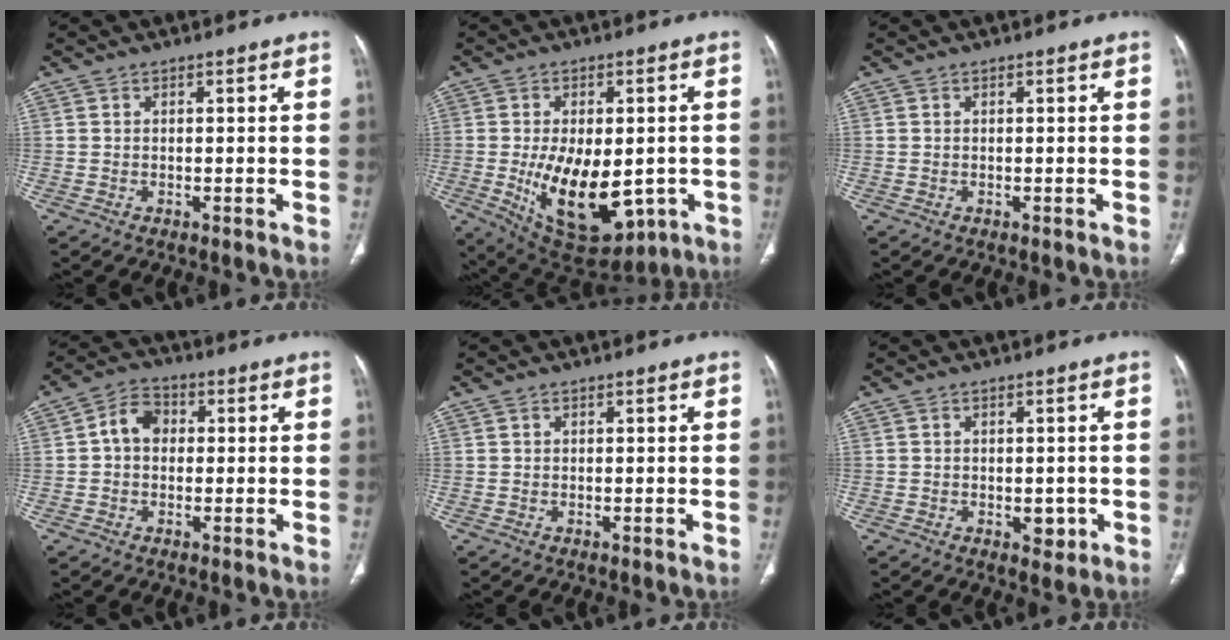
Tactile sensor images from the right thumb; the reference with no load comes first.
{"total": 18.2, "force": [-3.6, 10.1, 14.7], "torque": [-0.222, -0.013, -0.022]}
{"total": 0.0}
{"total": 5.7, "force": [0.4, 4.5, 3.5], "torque": [-0.047, 0.017, -0.002]}
{"total": 0.0}
{"total": 3.0, "force": [-0.7, 2.0, 2.0], "torque": [-0.009, 0.001, -0.004]}